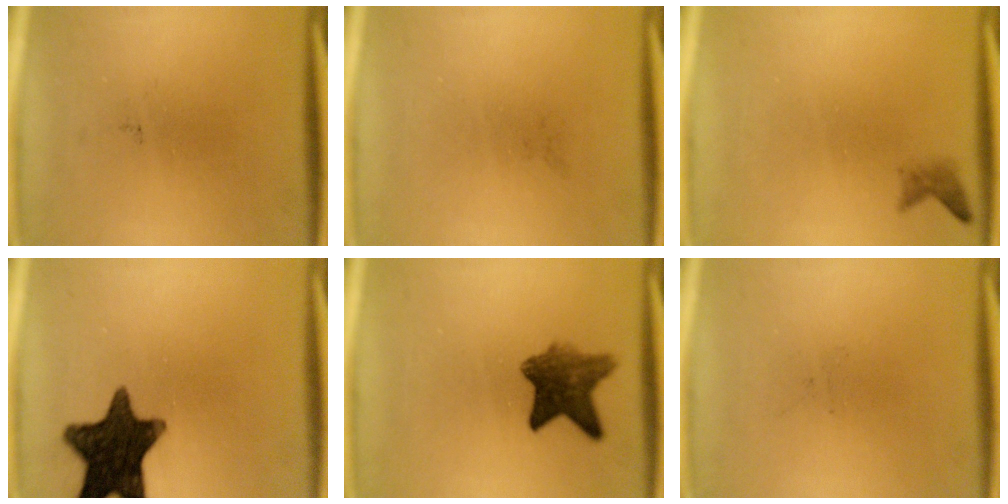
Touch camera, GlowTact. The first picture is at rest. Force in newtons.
{"total": 0.0}
{"total": 1.3}
{"total": 15.3}
{"total": 7.0}
{"total": 0.0}